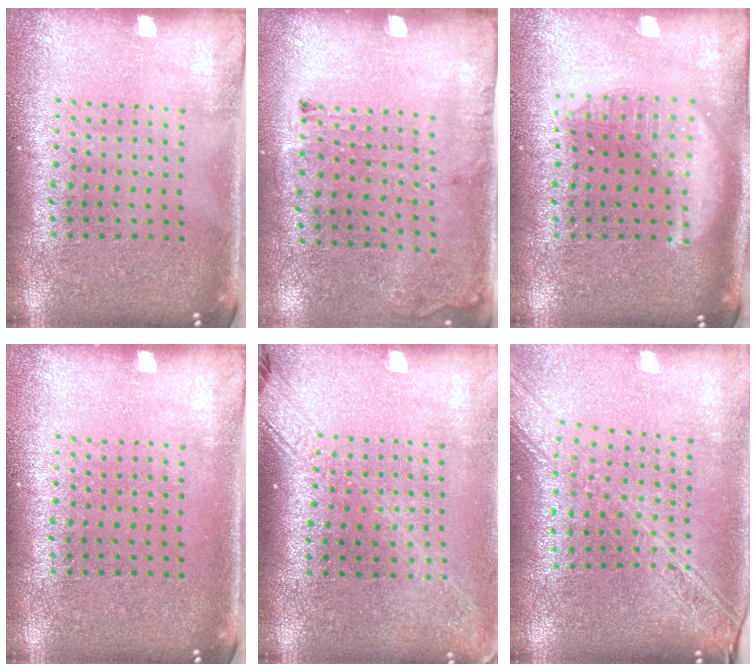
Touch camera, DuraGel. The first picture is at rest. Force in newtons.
{"total": 1.9, "press": 1.3, "slide": 1.4}
{"total": 2.4, "press": 2.4, "slide": 0.3}
{"total": 0.0}
{"total": 2.0, "press": 1.5, "slide": 1.3}
{"total": 2.1, "press": 1.8, "slide": 1.1}